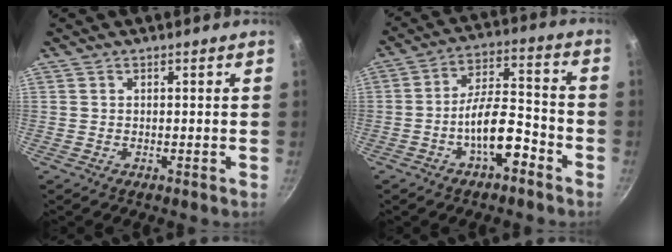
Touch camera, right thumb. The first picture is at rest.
{"total": 11.1, "force": [-5.3, 4.5, 8.7], "torque": [-0.129, 0.053, -0.092]}